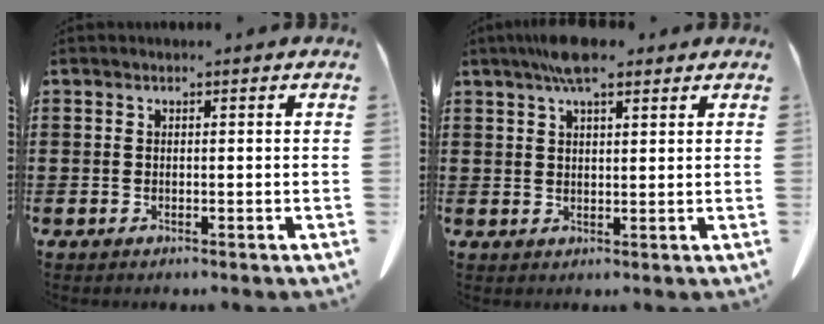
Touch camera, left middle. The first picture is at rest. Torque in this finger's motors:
{"motor_torque": [1.21, -0.54, 0.40, 0.10]}